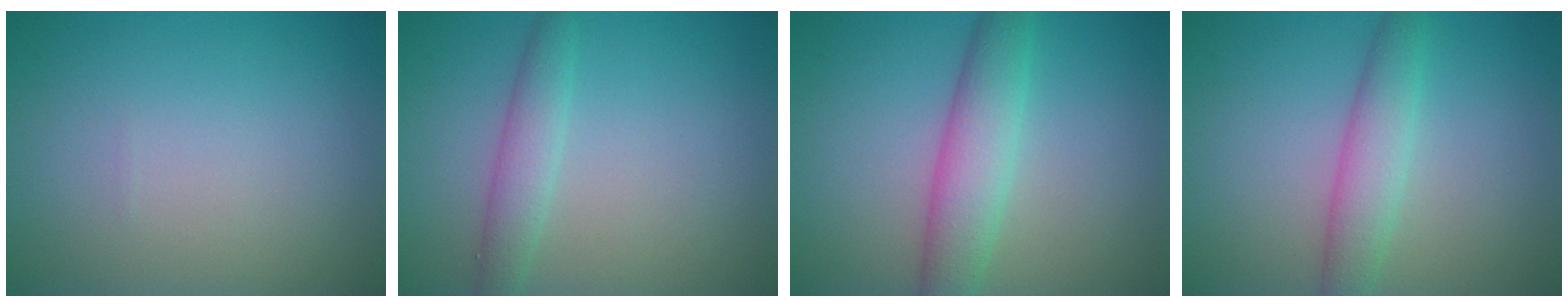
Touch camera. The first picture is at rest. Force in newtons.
{"total": 2.4, "press": 2.4, "slide": 0.1}
{"total": 4.5, "press": 4.4, "slide": 0.3}
{"total": 3.4, "press": 3.4, "slide": 0.0}